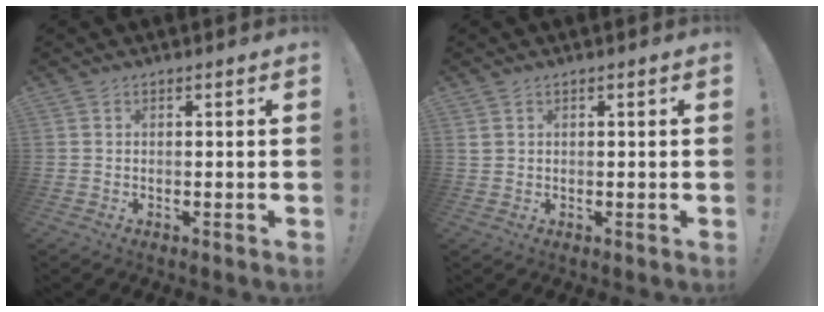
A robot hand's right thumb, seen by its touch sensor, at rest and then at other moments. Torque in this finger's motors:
{"motor_torque": [-0.07, -0.17, 0.35, -0.14, 0.00]}